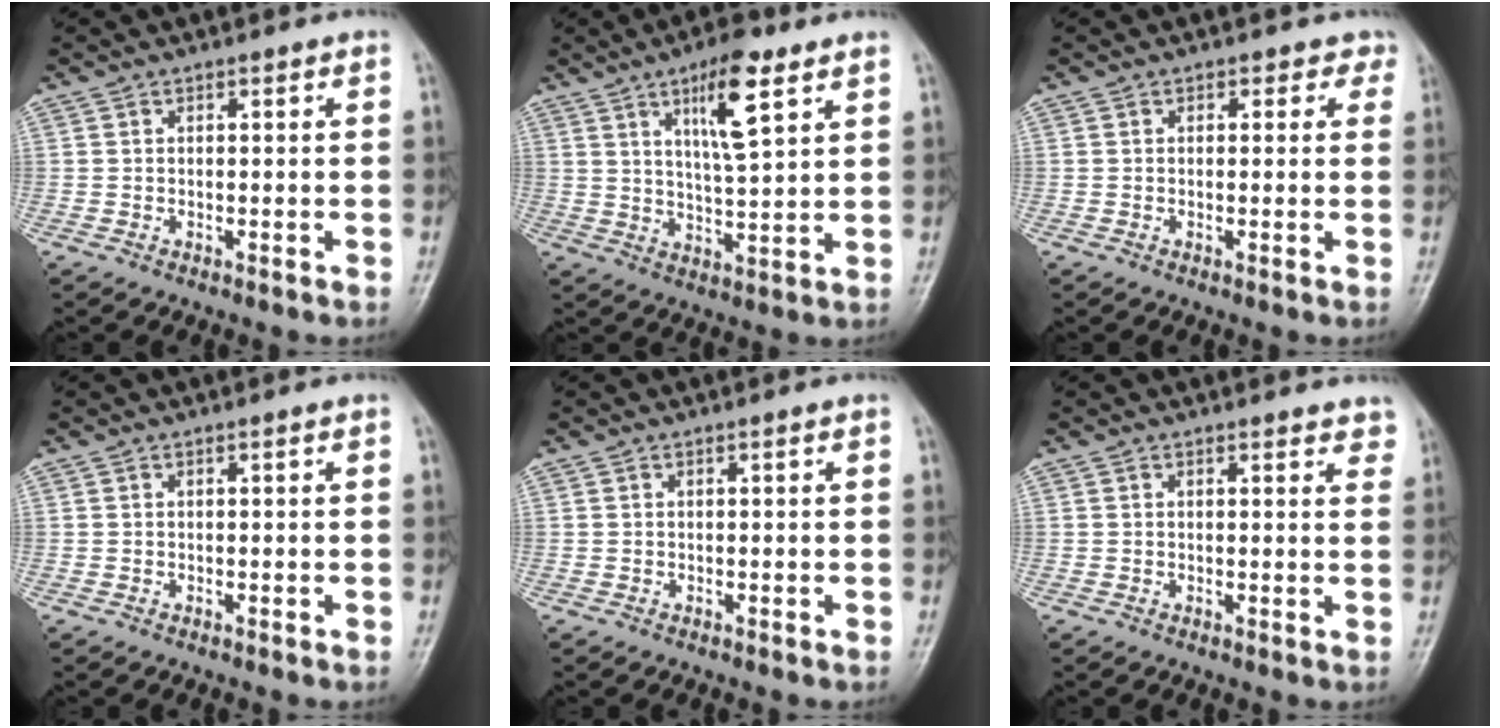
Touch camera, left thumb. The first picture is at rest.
{"total": 10.3, "force": [5.3, 2.5, 8.5], "torque": [-0.133, -0.030, 0.090]}
{"total": 2.2, "force": [1.2, 1.7, 0.6], "torque": [0.025, -0.002, 0.003]}
{"total": 0.0}
{"total": 0.0}
{"total": 3.2, "force": [2.8, 1.3, 0.9], "torque": [0.017, -0.012, 0.018]}